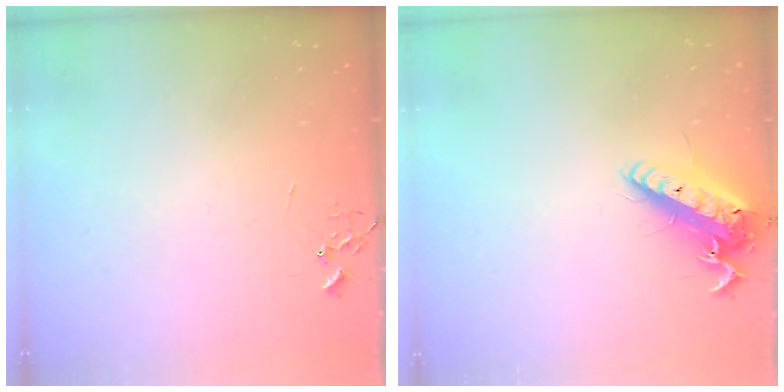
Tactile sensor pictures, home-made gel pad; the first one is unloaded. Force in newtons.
{"total": 16.1, "press": 15.8, "slide": 3.2}